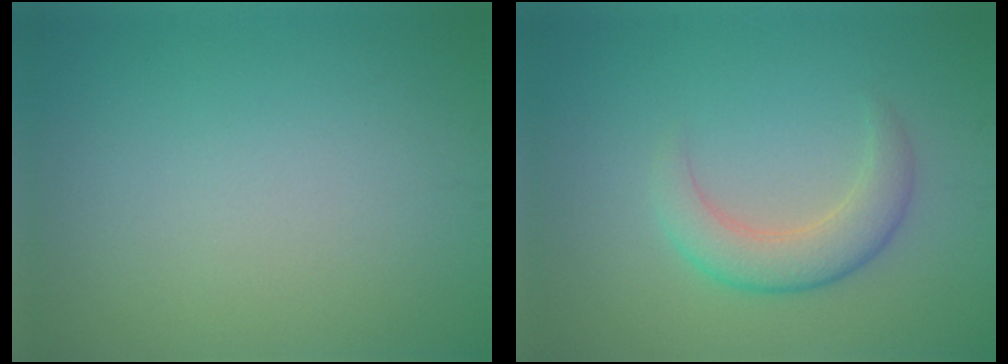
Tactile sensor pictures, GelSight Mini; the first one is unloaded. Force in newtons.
{"total": 3.7, "press": 3.7, "slide": 0.3}